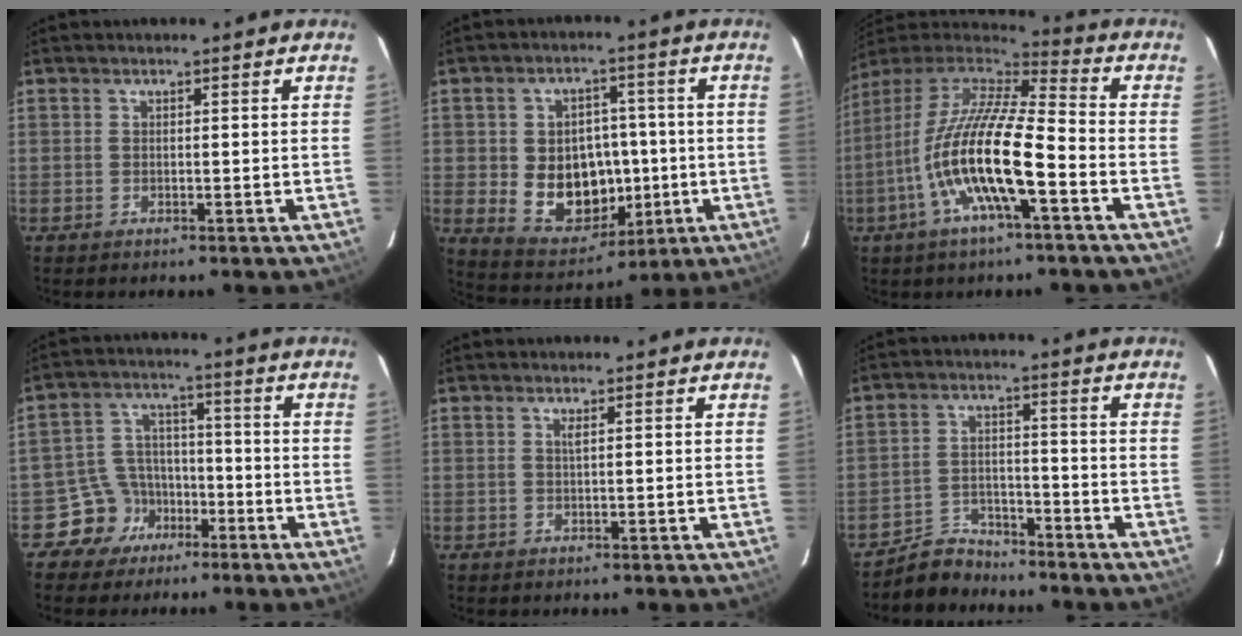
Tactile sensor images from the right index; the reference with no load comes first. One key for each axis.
{"total": 13.3, "fx": -1.6, "fy": 10.7, "fz": 7.7, "tx": -0.157, "ty": 0.006, "tz": 0.002}
{"total": 18.4, "fx": -6.4, "fy": 3.6, "fz": 16.8, "tx": -0.312, "ty": -0.021, "tz": -0.130}
{"total": 7.8, "fx": -4.9, "fy": 6.0, "fz": 0.5, "tx": -0.025, "ty": 0.032, "tz": -0.082}
{"total": 0.6, "fx": 0.2, "fy": -0.2, "fz": 0.6, "tx": -0.011, "ty": 0.001, "tz": 0.003}
{"total": 6.6, "fx": -6.1, "fy": 2.7, "fz": 0.1, "tx": -0.018, "ty": 0.019, "tz": -0.104}